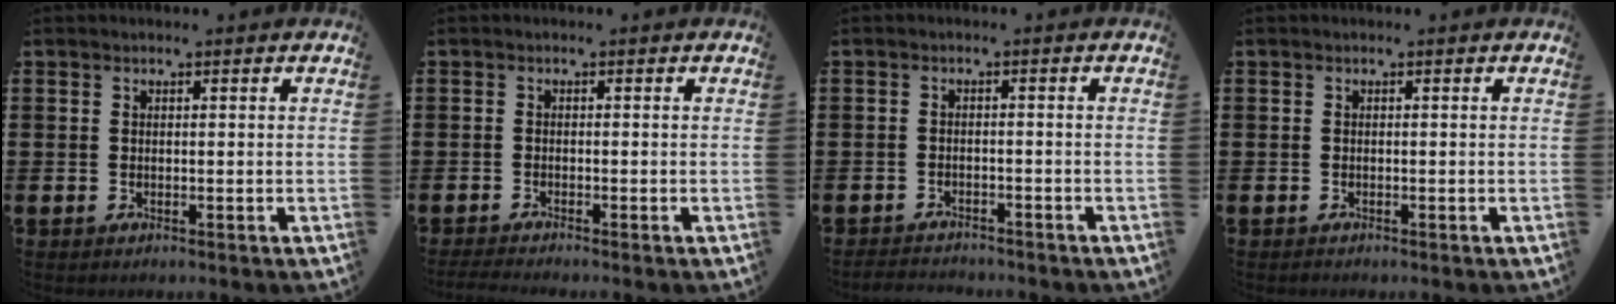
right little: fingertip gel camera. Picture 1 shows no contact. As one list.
[{"total": 1.0, "force": [-0.9, 0.0, 0.6], "torque": [-0.008, -0.001, -0.017]}, {"total": 1.8, "force": [-1.7, 0.1, -0.2], "torque": [-0.005, 0.002, -0.039]}, {"total": 0.0}]